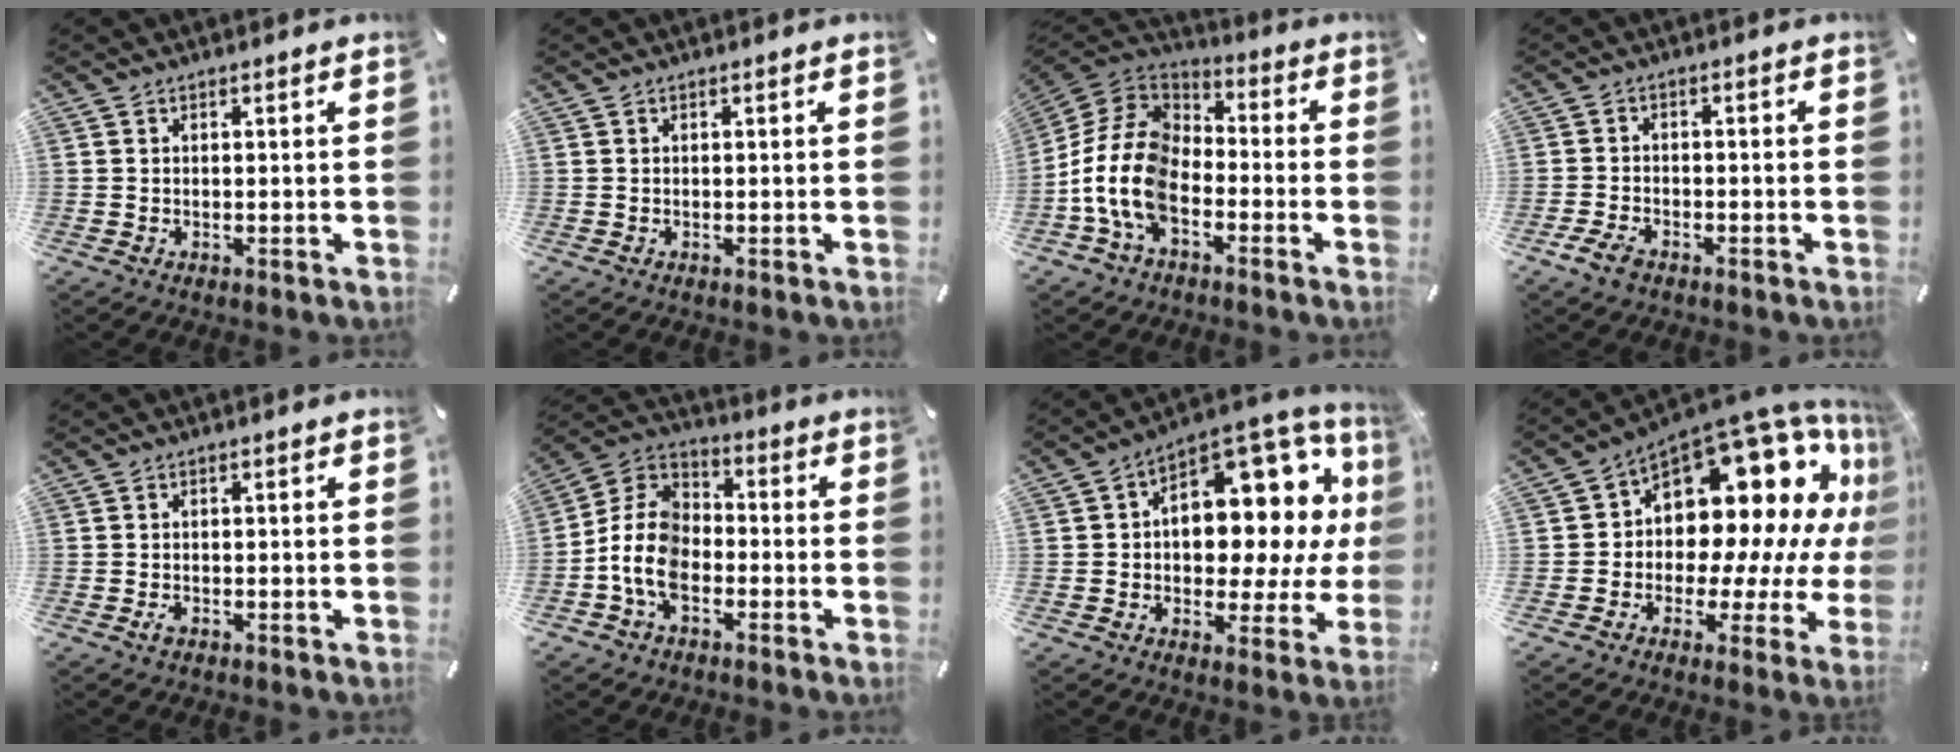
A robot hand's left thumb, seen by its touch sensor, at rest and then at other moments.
{"total": 0.0}
{"total": 14.9, "force": [-6.5, 9.7, 9.3], "torque": [-0.221, 0.025, -0.131]}
{"total": 4.0, "force": [-2.6, 2.1, 2.0], "torque": [-0.051, 0.009, -0.054]}
{"total": 1.6, "force": [-0.8, 0.8, 1.1], "torque": [-0.027, -0.001, -0.017]}
{"total": 11.2, "force": [-4.8, 7.7, 6.6], "torque": [-0.167, 0.015, -0.098]}
{"total": 13.3, "force": [4.3, 8.7, 9.1], "torque": [-0.097, -0.068, 0.068]}
{"total": 19.7, "force": [8.0, 12.4, 13.0], "torque": [-0.172, -0.089, 0.145]}